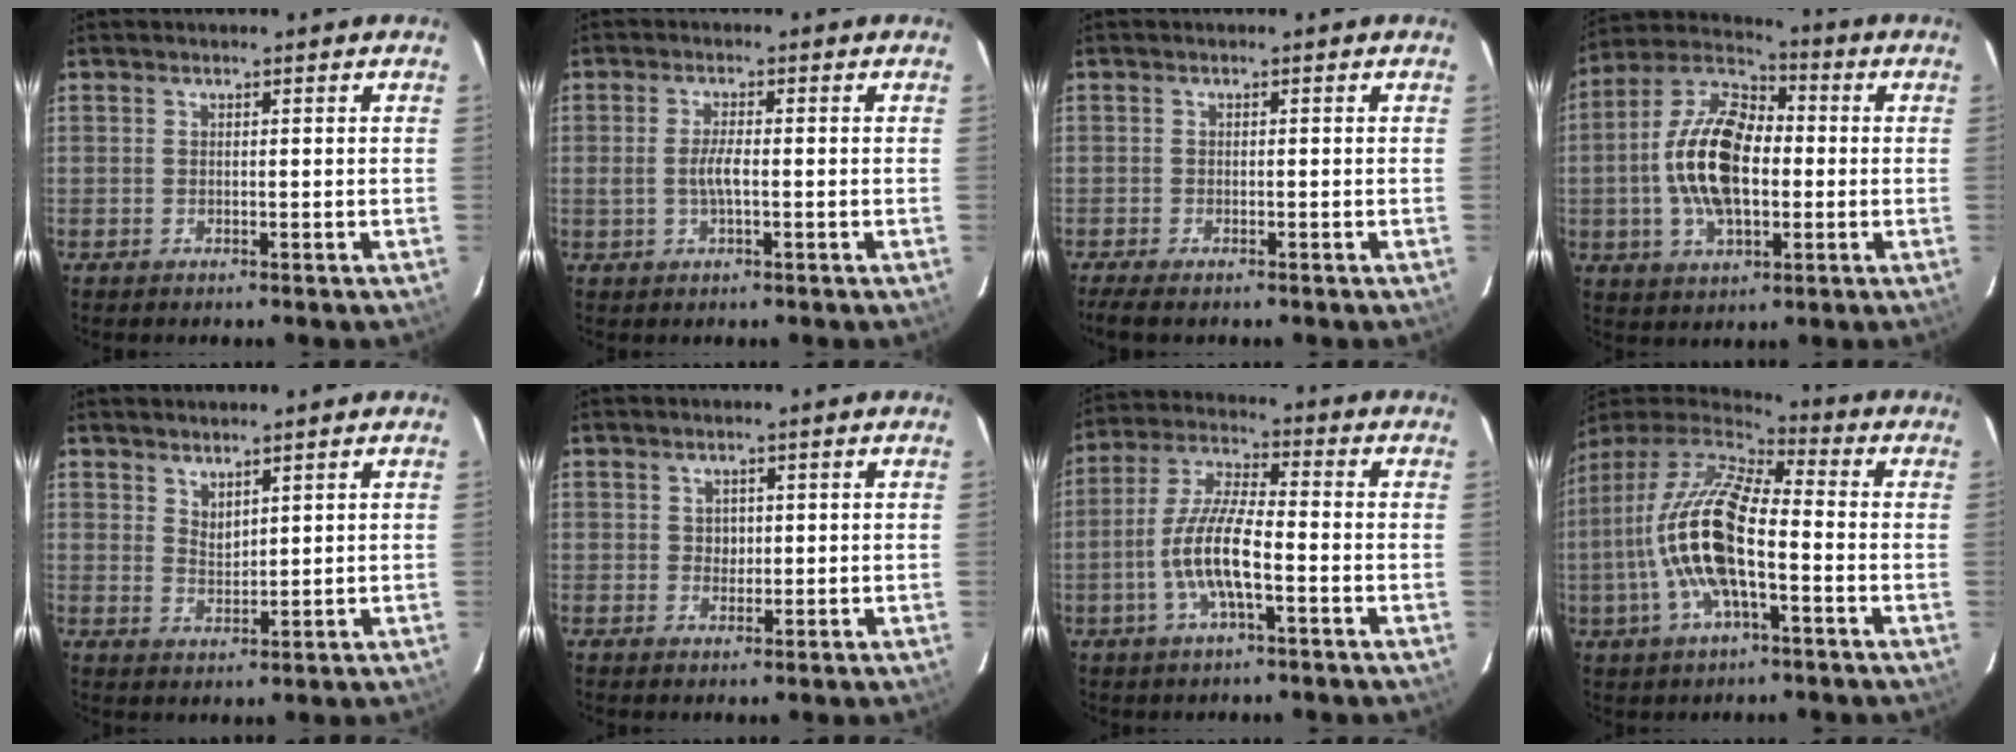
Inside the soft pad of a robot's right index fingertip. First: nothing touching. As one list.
[{"total": 3.3, "force": [-0.5, 0.8, 3.2], "torque": [-0.062, 0.000, -0.009]}, {"total": 3.6, "force": [-2.9, 0.9, 2.0], "torque": [-0.051, -0.016, -0.052]}, {"total": 16.5, "force": [-1.3, 8.8, 13.9], "torque": [-0.277, 0.014, -0.028]}, {"total": 3.0, "force": [2.6, 0.9, 1.1], "torque": [-0.017, -0.004, 0.047]}, {"total": 1.8, "force": [0.4, 1.7, 0.3], "torque": [-0.001, 0.004, 0.007]}, {"total": 10.6, "force": [-3.5, 2.5, 9.7], "torque": [-0.204, 0.001, -0.068]}, {"total": 18.0, "force": [-3.7, 6.4, 16.5], "torque": [-0.322, -0.002, -0.079]}]